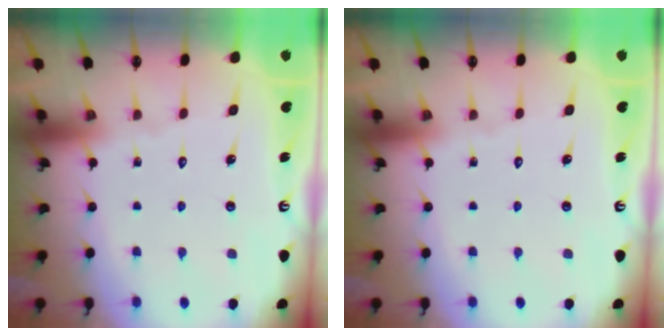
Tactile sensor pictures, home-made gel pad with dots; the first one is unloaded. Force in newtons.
{"total": 0.0}